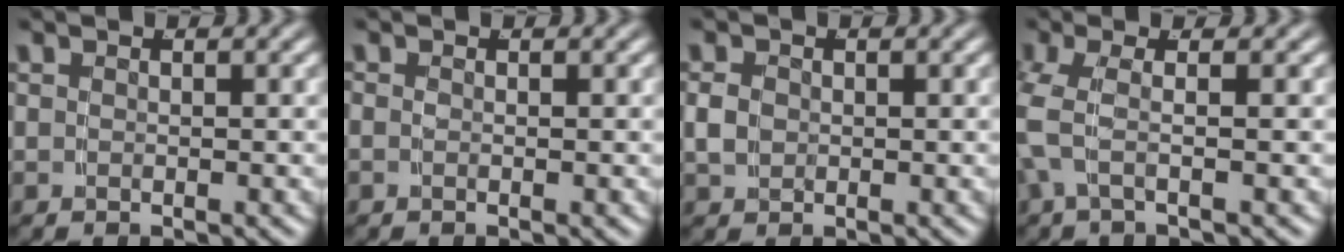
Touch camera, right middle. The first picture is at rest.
{"total": 0.5, "force": [-0.4, 0.0, 0.4], "torque": [-0.014, -0.007, -0.004]}
{"total": 1.1, "force": [-0.1, 0.8, 0.7], "torque": [-0.021, -0.005, 0.007]}
{"total": 3.1, "force": [0.5, 0.9, 3.0], "torque": [-0.062, 0.011, 0.003]}